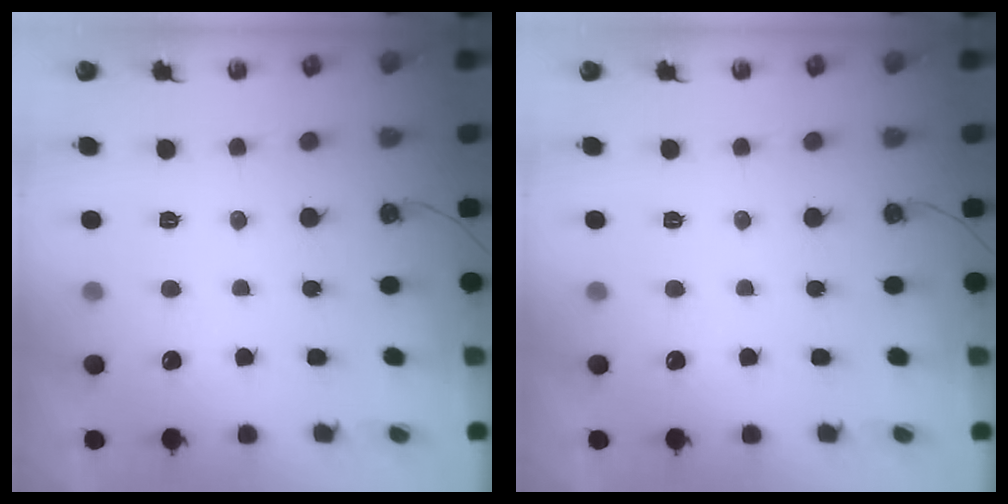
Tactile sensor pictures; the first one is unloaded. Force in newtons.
{"total": 0.0}